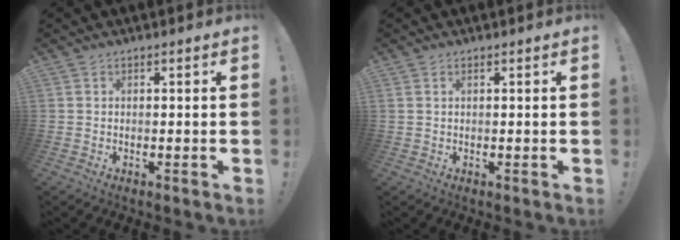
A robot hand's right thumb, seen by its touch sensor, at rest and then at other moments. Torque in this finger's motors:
{"motor_torque": [-0.06, -0.05, -0.24, -0.06, 0.11]}